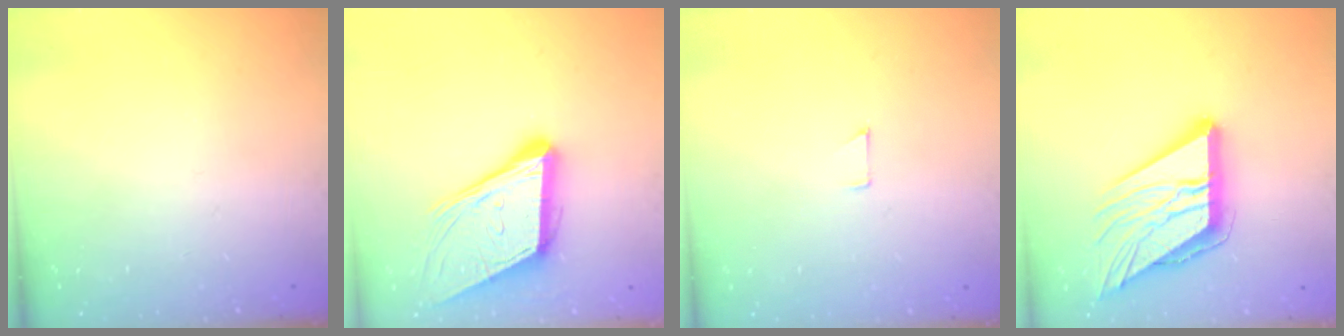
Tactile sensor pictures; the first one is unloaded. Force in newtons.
{"total": 14.7, "press": 14.2, "slide": 3.9}
{"total": 3.8, "press": 3.8, "slide": 0.3}
{"total": 17.6, "press": 17.5, "slide": 2.0}